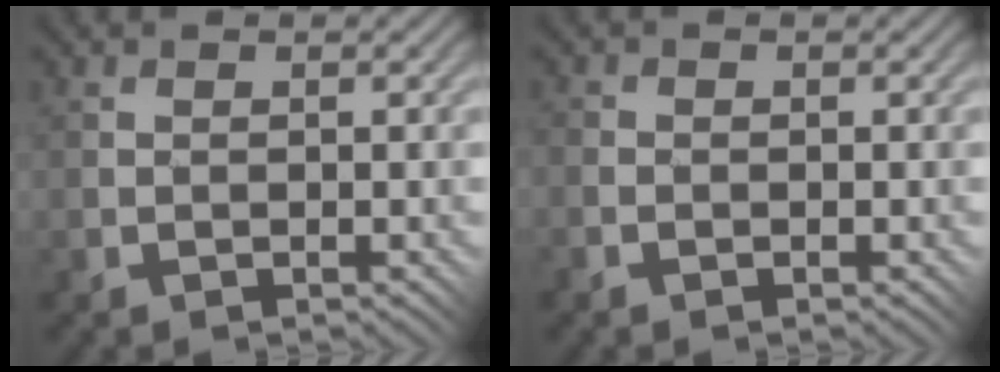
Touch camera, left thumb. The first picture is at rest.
{"total": 1.5, "force": [-0.7, 1.3, 0.3], "torque": [0.000, -0.003, -0.020]}